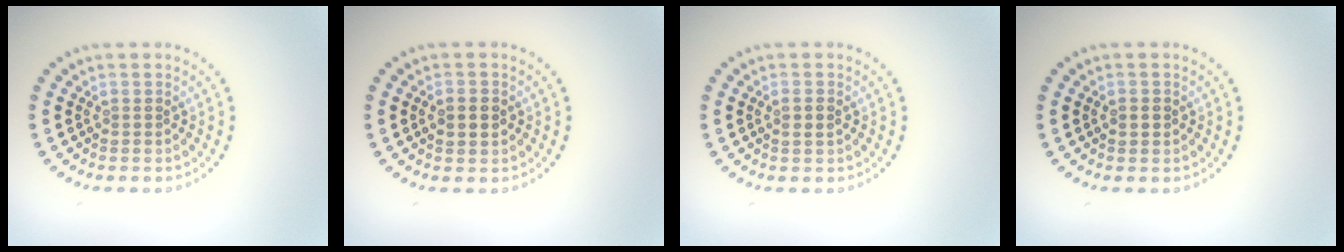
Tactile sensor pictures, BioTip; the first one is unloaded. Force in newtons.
{"total": 2.4, "press": 2.4, "slide": 0.1}
{"total": 1.1, "press": 1.0, "slide": 0.4}
{"total": 1.2, "press": 1.2, "slide": 0.2}